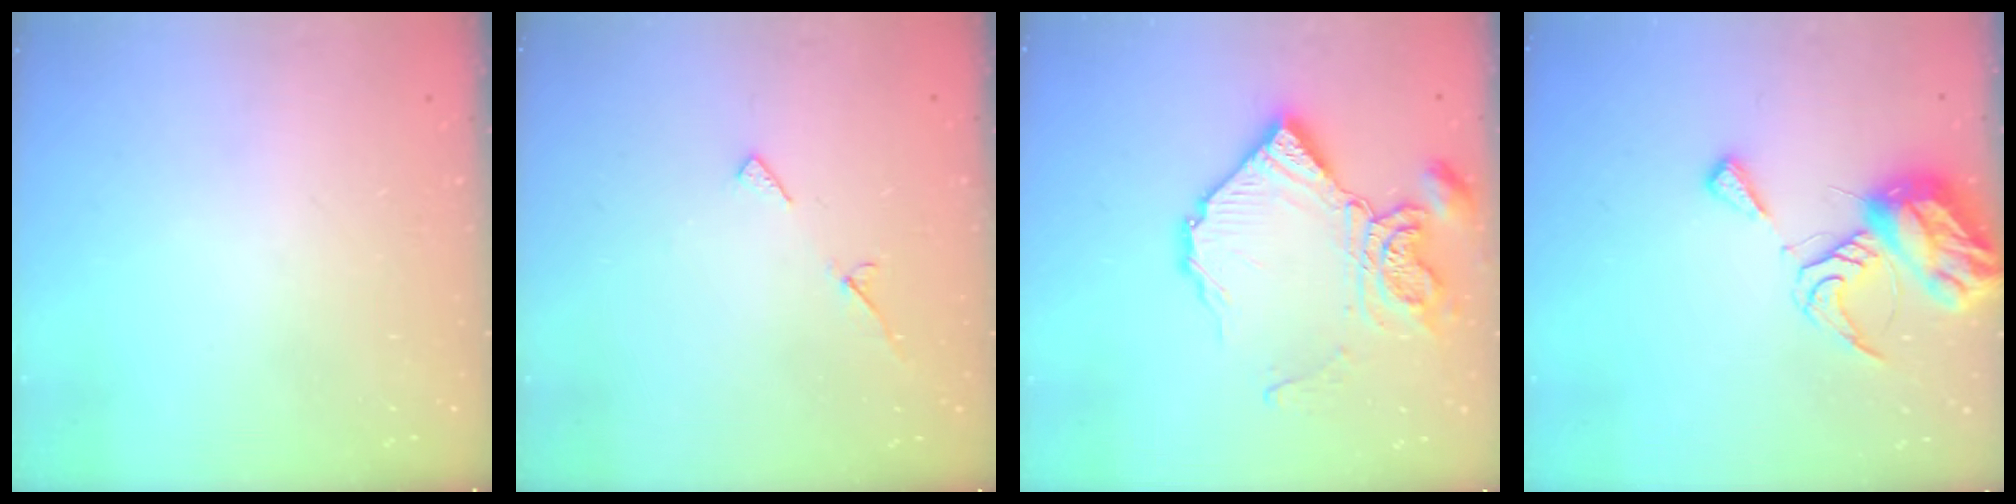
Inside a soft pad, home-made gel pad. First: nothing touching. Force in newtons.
{"total": 5.5, "press": 5.5, "slide": 0.6}
{"total": 15.4, "press": 15.3, "slide": 1.5}
{"total": 9.8, "press": 9.7, "slide": 1.2}